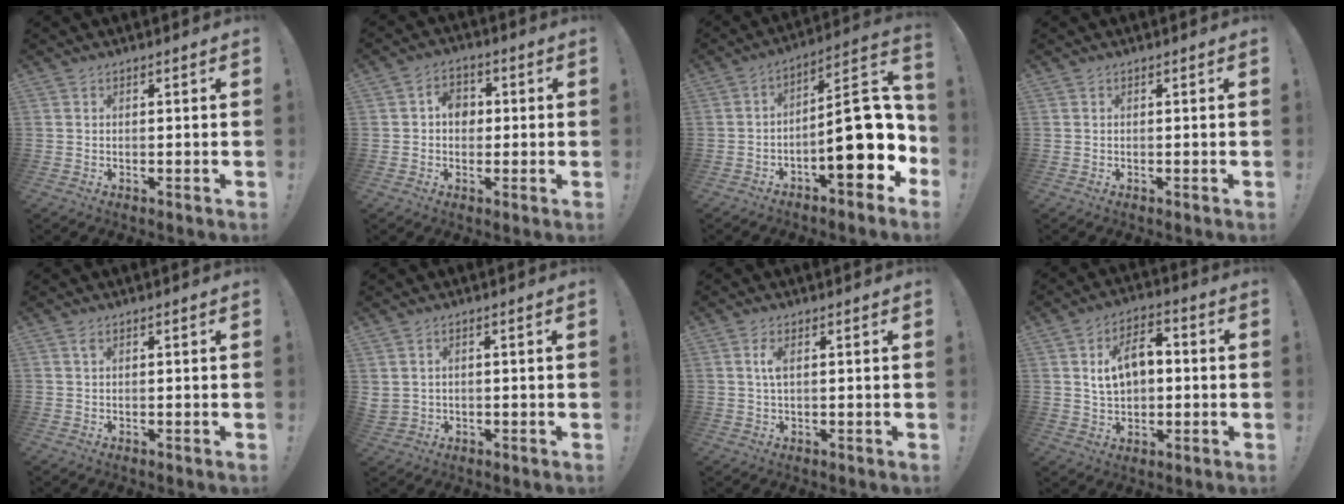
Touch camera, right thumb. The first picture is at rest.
{"total": 6.2, "force": [0.3, 5.0, 3.6], "torque": [-0.056, 0.013, 0.004]}
{"total": 21.3, "force": [-3.5, 8.2, 19.3], "torque": [-0.256, 0.020, -0.046]}
{"total": 0.0}
{"total": 1.1, "force": [0.6, 0.5, 0.9], "torque": [-0.019, 0.003, 0.010]}
{"total": 1.8, "force": [1.1, 1.3, 0.7], "torque": [-0.015, -0.002, 0.021]}
{"total": 2.9, "force": [0.7, 1.1, 2.6], "torque": [-0.053, 0.005, 0.010]}
{"total": 11.0, "force": [2.2, 7.2, 8.0], "torque": [-0.121, 0.004, 0.043]}